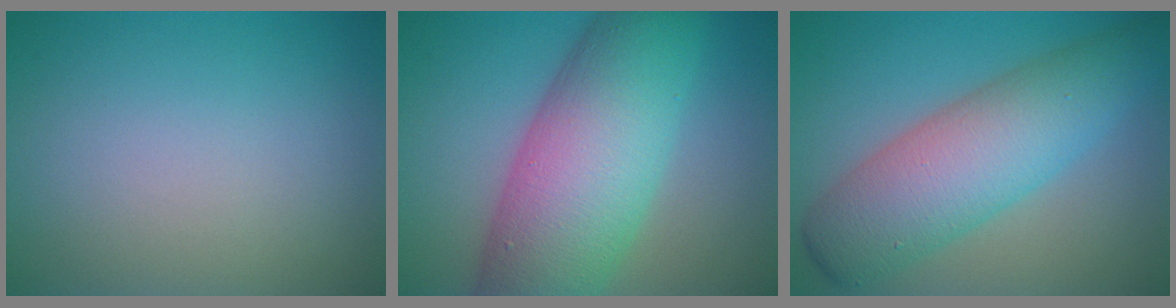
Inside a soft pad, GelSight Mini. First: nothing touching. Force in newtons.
{"total": 12.8, "press": 12.8, "slide": 0.3}
{"total": 8.2, "press": 8.2, "slide": 0.3}